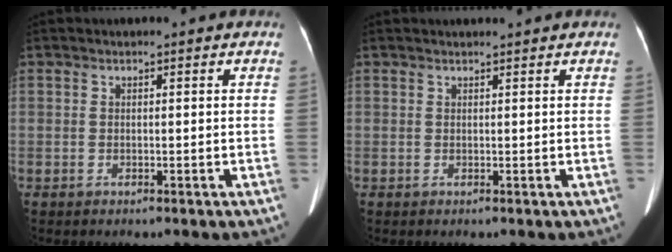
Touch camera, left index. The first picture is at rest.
{"total": 2.1, "force": [2.0, -0.2, 0.5], "torque": [-0.006, 0.015, 0.029]}